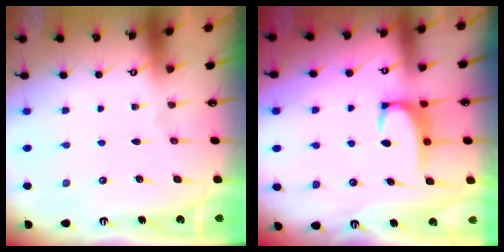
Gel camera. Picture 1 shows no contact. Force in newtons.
{"total": 3.1, "press": 3.1, "slide": 0.3}